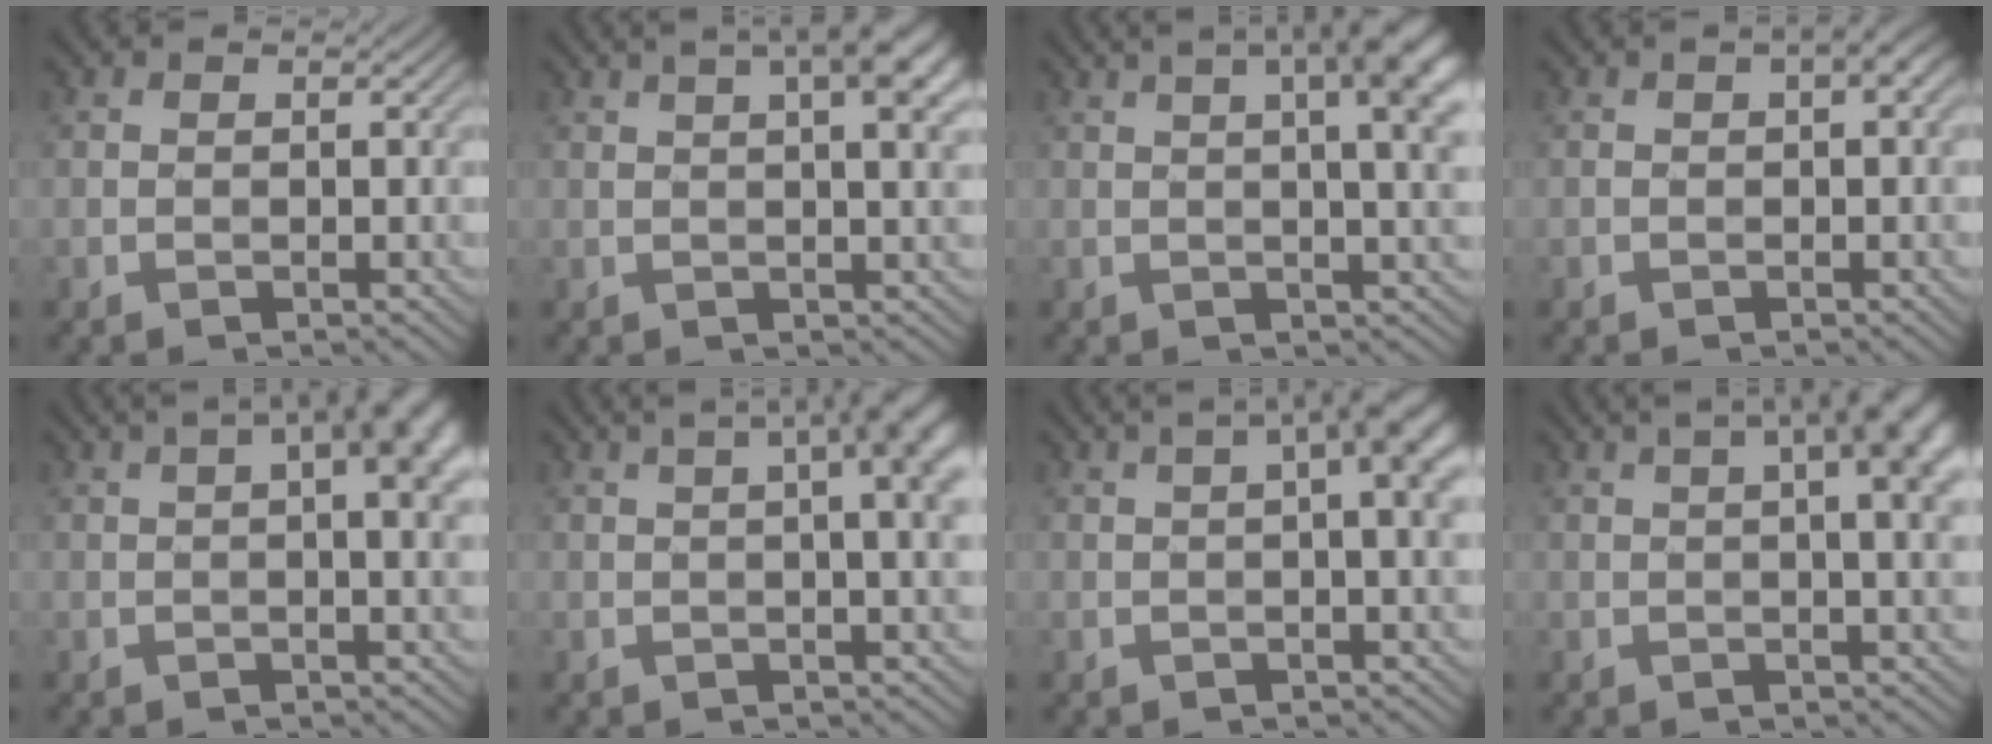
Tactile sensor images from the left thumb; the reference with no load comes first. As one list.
[{"total": 9.7, "force": [4.1, 2.7, 8.4], "torque": [-0.103, 0.027, 0.044]}, {"total": 14.1, "force": [5.1, 4.4, 12.3], "torque": [-0.135, 0.051, 0.051]}, {"total": 3.3, "force": [0.8, 1.2, 3.0], "torque": [-0.049, 0.007, 0.009]}, {"total": 12.0, "force": [4.3, 4.1, 10.5], "torque": [-0.132, 0.041, 0.039]}, {"total": 13.6, "force": [4.8, 4.5, 12.0], "torque": [-0.131, 0.060, 0.042]}, {"total": 10.3, "force": [3.2, 2.8, 9.4], "torque": [-0.125, 0.035, 0.031]}, {"total": 13.4, "force": [4.8, 4.4, 11.7], "torque": [-0.135, 0.051, 0.046]}]